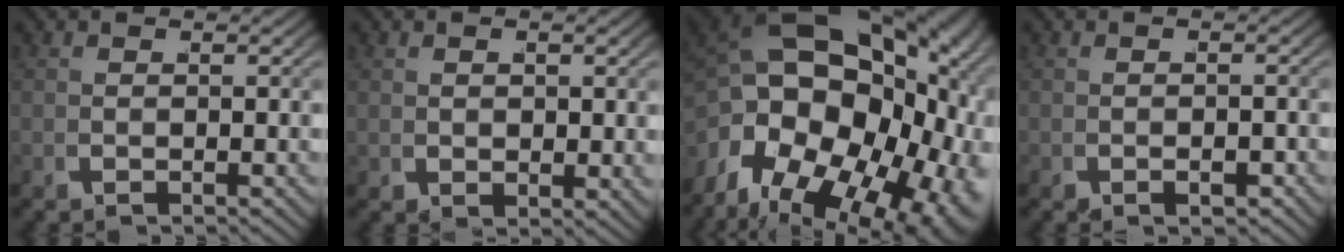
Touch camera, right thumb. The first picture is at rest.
{"total": 2.1, "force": [0.6, 1.3, 1.5], "torque": [-0.029, -0.004, 0.020]}
{"total": 22.4, "force": [-0.2, 15.1, 16.5], "torque": [-0.314, -0.055, 0.025]}
{"total": 1.0, "force": [-0.7, 0.4, 0.5], "torque": [-0.002, 0.003, -0.015]}